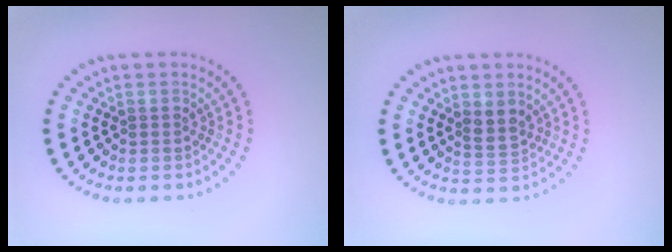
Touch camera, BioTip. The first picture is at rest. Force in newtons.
{"total": 1.8, "press": 1.6, "slide": 0.7}